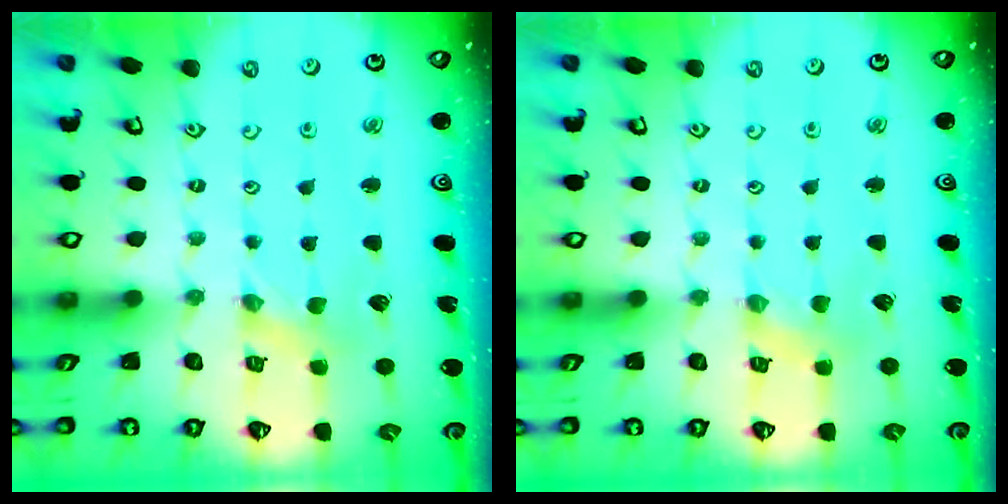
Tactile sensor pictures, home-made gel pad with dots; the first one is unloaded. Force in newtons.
{"total": 2.1, "press": 2.1, "slide": 0.4}